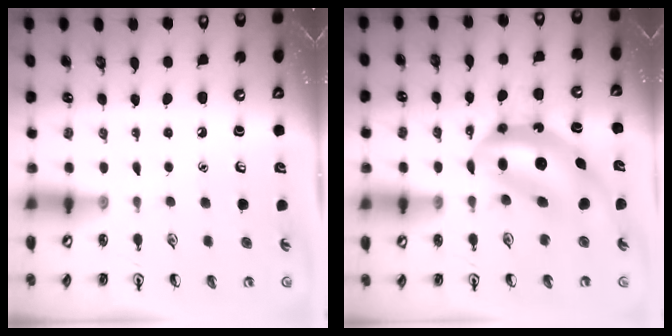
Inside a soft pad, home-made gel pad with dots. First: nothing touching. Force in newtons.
{"total": 10.9, "press": 10.4, "slide": 3.2}